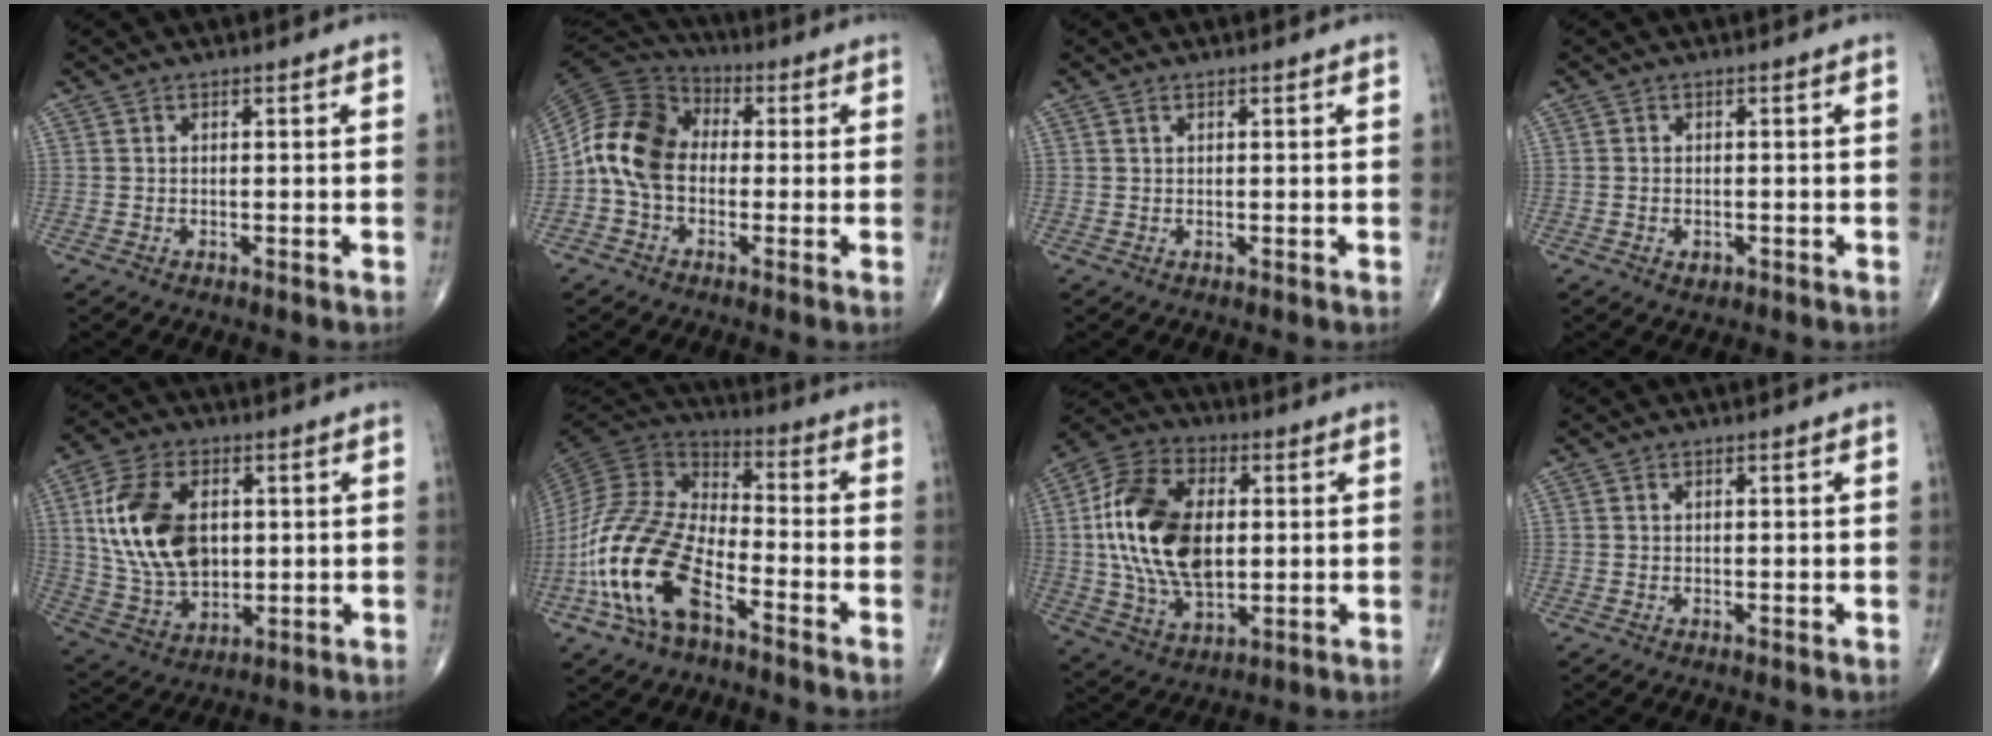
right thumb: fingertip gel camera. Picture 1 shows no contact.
{"total": 12.5, "force": [-0.8, 9.2, 8.5], "torque": [-0.155, 0.032, -0.031]}
{"total": 0.7, "force": [0.4, 0.3, 0.4], "torque": [-0.009, 0.003, 0.009]}
{"total": 1.5, "force": [-0.6, 1.1, 0.9], "torque": [-0.008, 0.003, -0.007]}
{"total": 17.7, "force": [3.0, 11.4, 13.3], "torque": [-0.239, -0.006, 0.064]}
{"total": 19.2, "force": [-8.2, 9.4, 14.6], "torque": [-0.298, 0.049, -0.166]}
{"total": 21.1, "force": [1.8, 12.7, 16.7], "torque": [-0.312, 0.000, 0.034]}
{"total": 0.0}